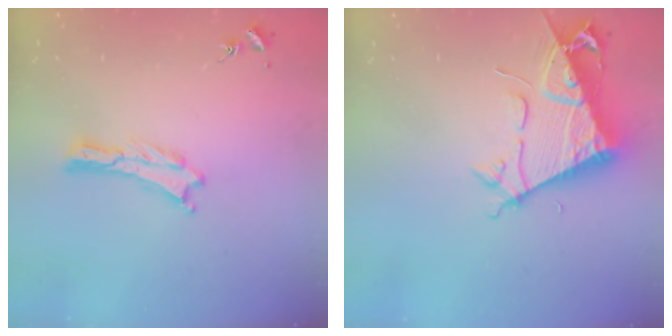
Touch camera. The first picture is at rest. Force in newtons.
{"total": 7.6, "press": 7.5, "slide": 0.9}